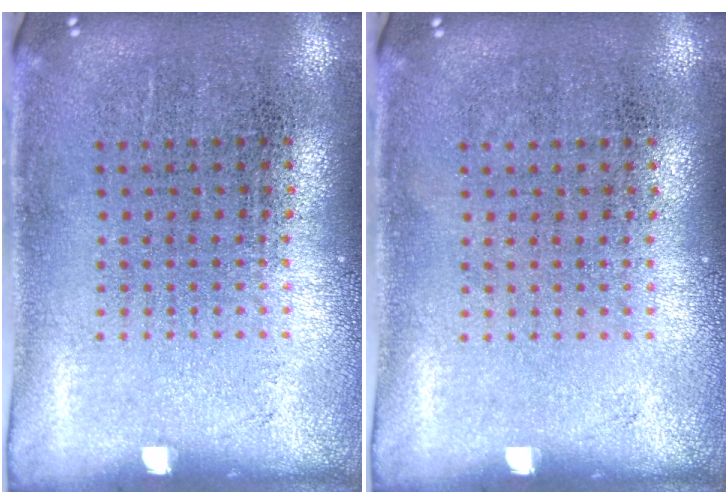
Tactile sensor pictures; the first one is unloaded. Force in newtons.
{"total": 0.0}